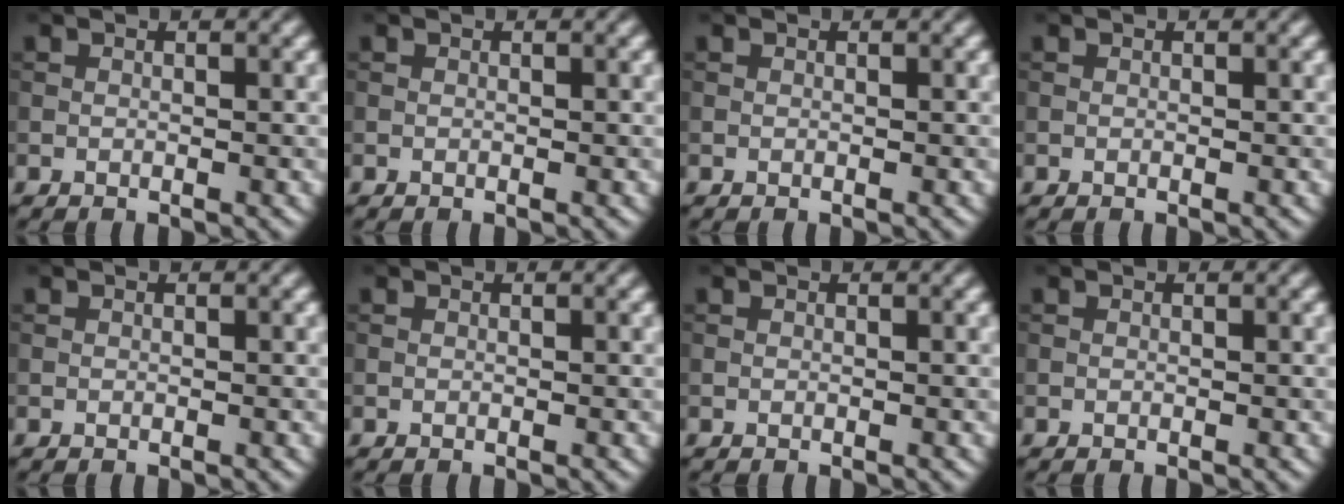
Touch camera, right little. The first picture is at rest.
{"total": 0.0}
{"total": 0.0}
{"total": 0.0}
{"total": 0.0}
{"total": 0.0}
{"total": 0.0}
{"total": 0.0}